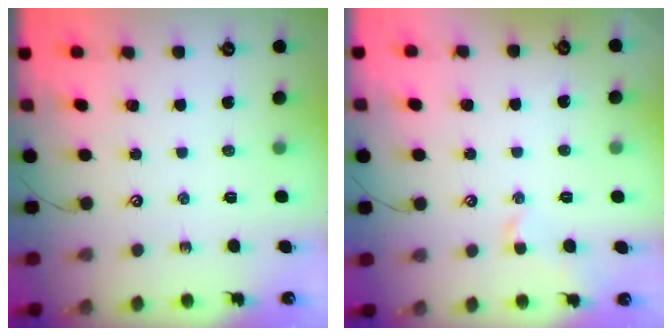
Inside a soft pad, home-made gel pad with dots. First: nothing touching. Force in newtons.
{"total": 0.7, "press": 0.4, "slide": 0.6}